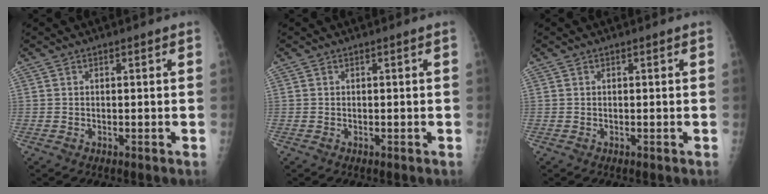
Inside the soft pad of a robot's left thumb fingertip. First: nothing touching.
{"total": 0.0}
{"total": 0.0}